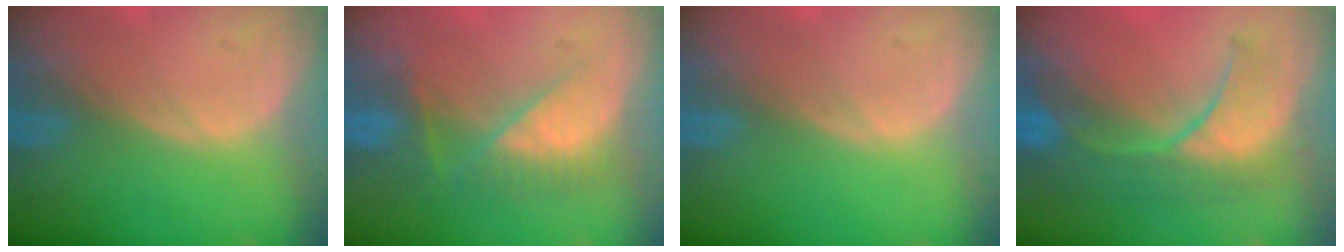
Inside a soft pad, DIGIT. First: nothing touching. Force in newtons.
{"total": 7.9, "press": 7.2, "slide": 3.1}
{"total": 0.0}
{"total": 10.1, "press": 8.9, "slide": 4.7}